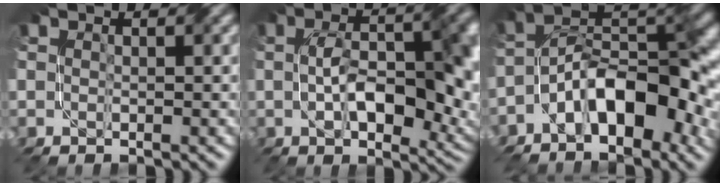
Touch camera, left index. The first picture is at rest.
{"total": 11.9, "force": [-0.4, 5.4, 10.6], "torque": [-0.158, 0.001, -0.004]}
{"total": 10.1, "force": [-4.1, 4.5, 8.1], "torque": [-0.118, 0.021, -0.080]}